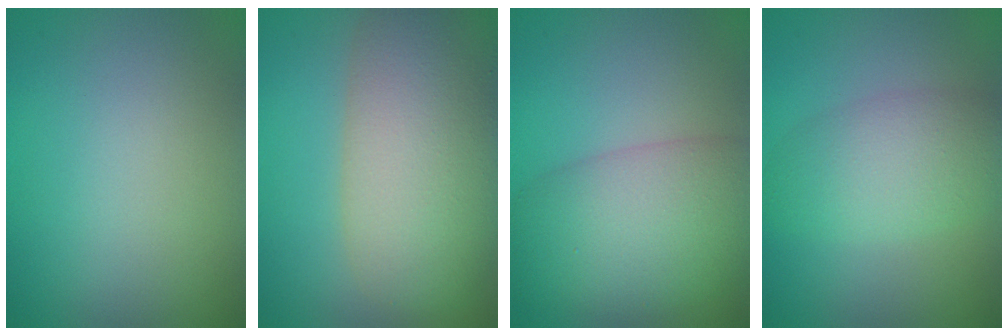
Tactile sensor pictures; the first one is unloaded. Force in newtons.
{"total": 10.1, "press": 10.1, "slide": 0.7}
{"total": 8.5, "press": 8.5, "slide": 0.3}
{"total": 4.9, "press": 4.9, "slide": 0.2}